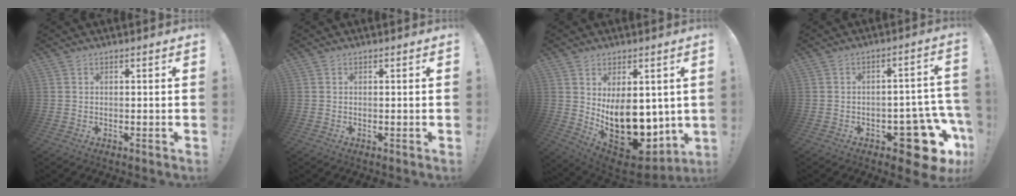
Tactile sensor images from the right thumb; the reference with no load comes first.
{"total": 0.0}
{"total": 16.5, "force": [-0.7, 10.8, 12.5], "torque": [-0.178, -0.019, 0.009]}
{"total": 16.3, "force": [-7.7, 7.9, 12.1], "torque": [-0.108, 0.052, -0.111]}